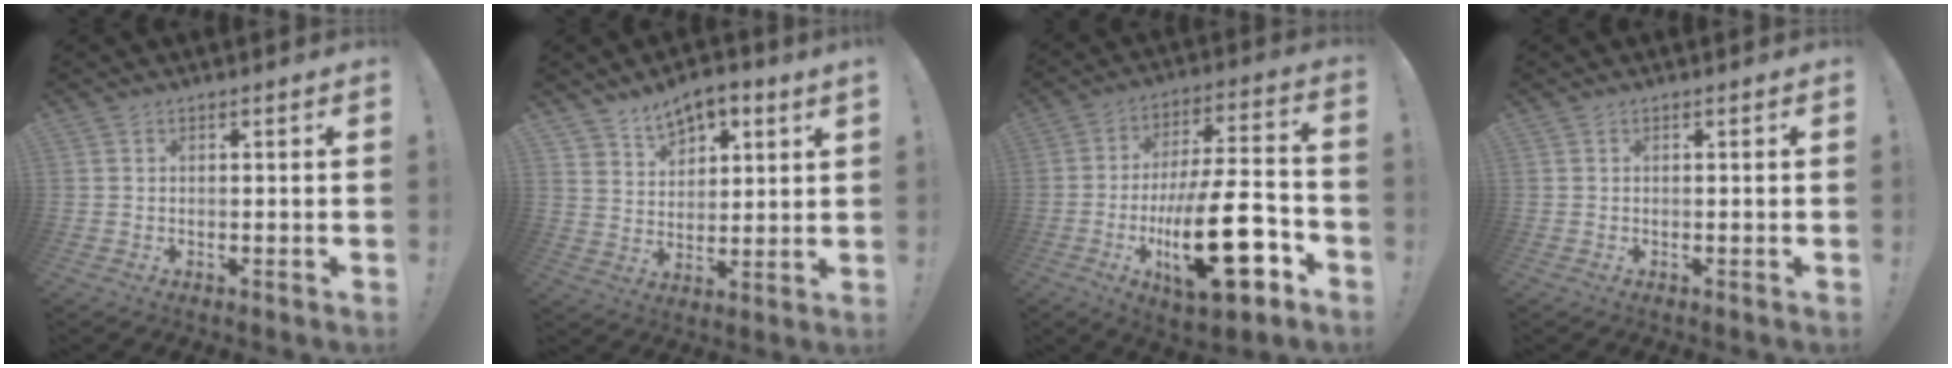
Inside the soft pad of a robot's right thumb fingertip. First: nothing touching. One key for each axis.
{"total": 7.8, "fx": 6.0, "fy": 4.4, "fz": 2.5, "tx": -0.036, "ty": -0.041, "tz": 0.112}
{"total": 25.3, "fx": -7.8, "fy": 9.2, "fz": 22.3, "tx": -0.374, "ty": 0.044, "tz": -0.117}
{"total": 0.0}